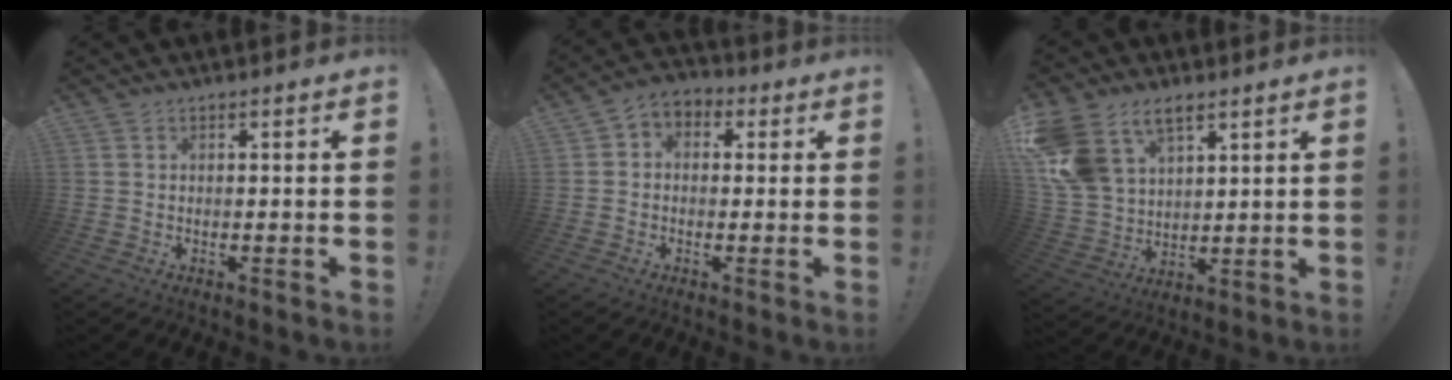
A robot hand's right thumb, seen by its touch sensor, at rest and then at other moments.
{"total": 4.9, "force": [-1.7, 4.0, 2.2], "torque": [-0.043, 0.018, -0.028]}
{"total": 14.4, "force": [8.2, 9.2, 7.4], "torque": [-0.166, -0.044, 0.162]}